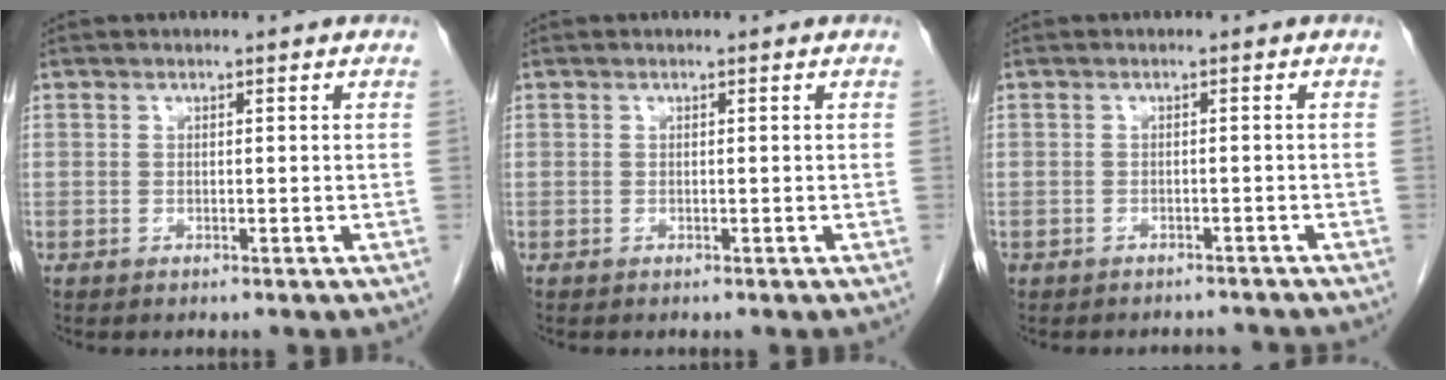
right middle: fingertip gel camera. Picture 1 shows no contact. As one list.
[{"total": 0.0}, {"total": 3.6, "force": [-3.3, 1.4, 0.0], "torque": [0.003, 0.003, -0.046]}]